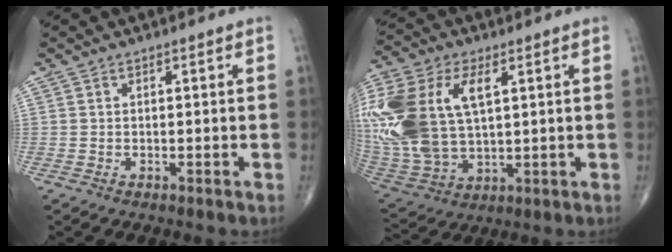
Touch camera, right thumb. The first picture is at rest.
{"total": 25.8, "force": [6.2, 14.8, 20.1], "torque": [-0.479, 0.007, 0.125]}